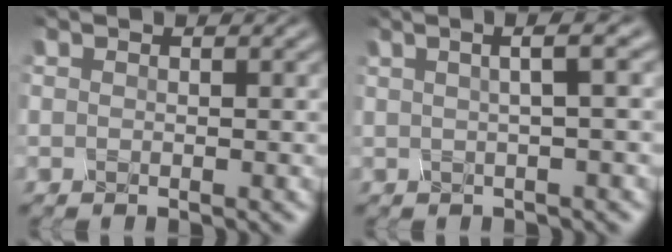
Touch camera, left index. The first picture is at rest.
{"total": 3.8, "force": [1.3, 0.9, 3.5], "torque": [-0.044, 0.024, 0.012]}